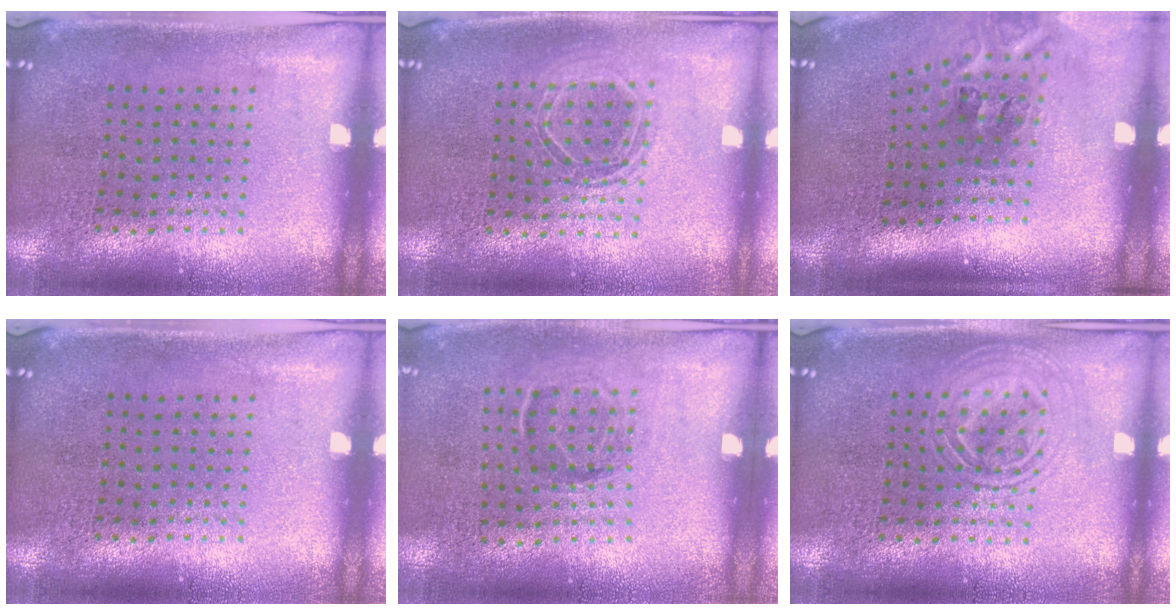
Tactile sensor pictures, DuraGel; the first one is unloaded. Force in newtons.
{"total": 1.4, "press": 1.2, "slide": 0.7}
{"total": 2.3, "press": 1.4, "slide": 1.9}
{"total": 0.0}
{"total": 1.2, "press": 0.8, "slide": 0.8}
{"total": 2.4, "press": 2.4, "slide": 0.3}